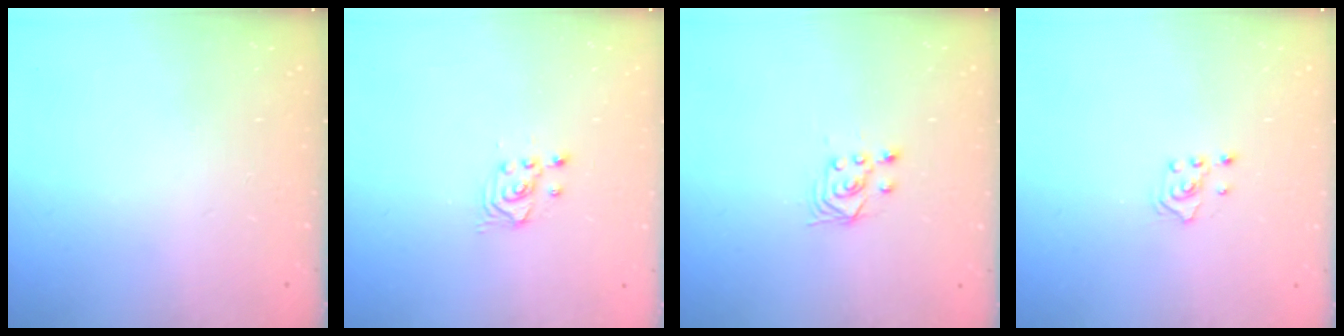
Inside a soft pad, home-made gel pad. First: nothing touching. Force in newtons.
{"total": 2.5, "press": 2.5, "slide": 0.3}
{"total": 3.5, "press": 3.0, "slide": 1.7}
{"total": 2.4, "press": 2.2, "slide": 0.8}